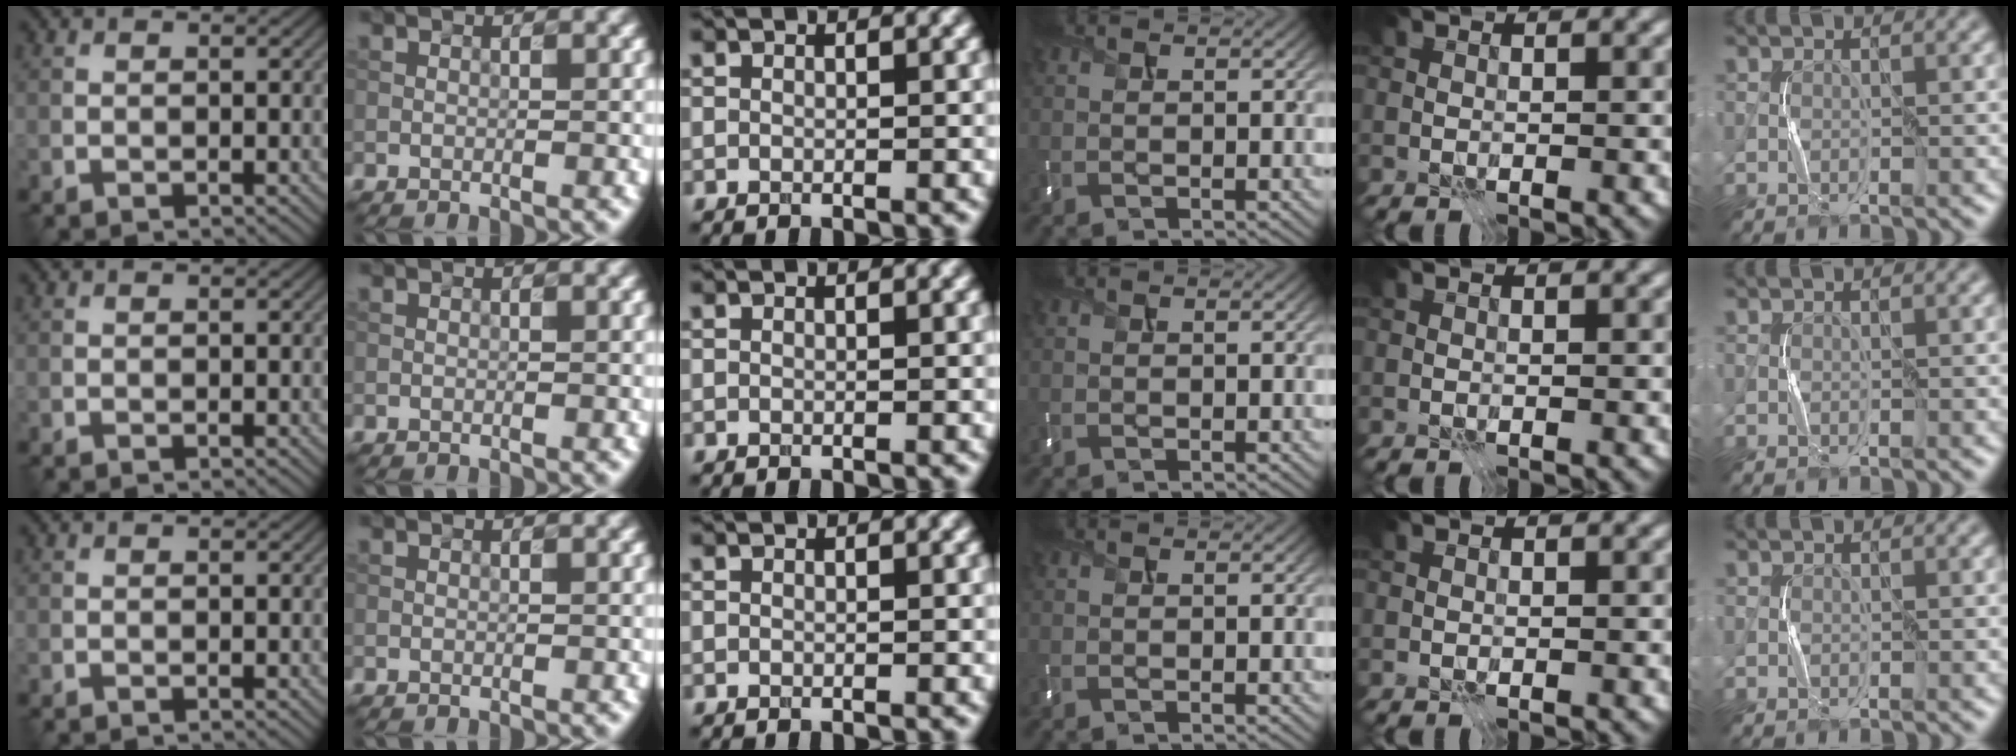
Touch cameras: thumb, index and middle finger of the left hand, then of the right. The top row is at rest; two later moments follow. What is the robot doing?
{"motion": "press", "object": "memory foam"}